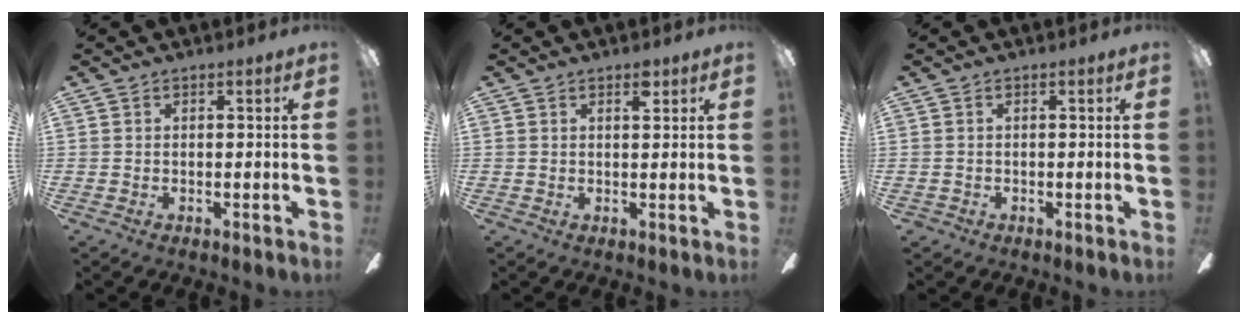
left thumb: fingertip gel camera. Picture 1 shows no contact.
{"total": 2.5, "force": [1.8, 0.9, 1.4], "torque": [-0.006, -0.008, 0.027]}
{"total": 0.6, "force": [-0.2, 0.5, 0.1], "torque": [-0.001, 0.003, -0.007]}